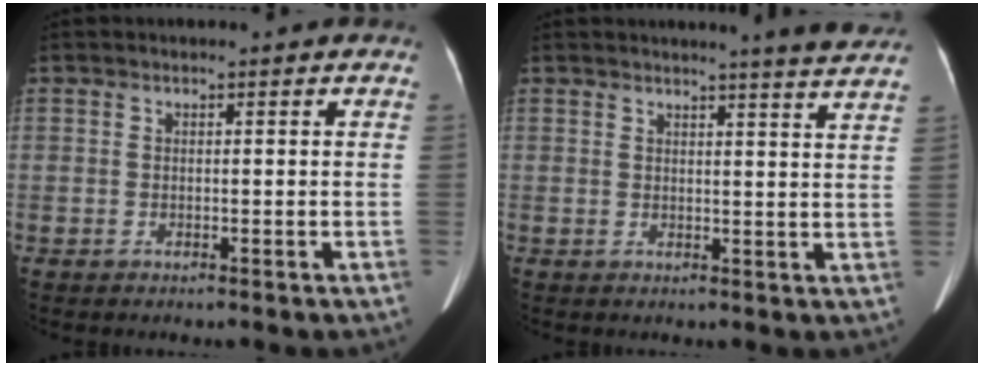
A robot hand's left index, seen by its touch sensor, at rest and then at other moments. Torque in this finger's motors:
{"motor_torque": [0.52, -1.15, 0.21, 0.08]}